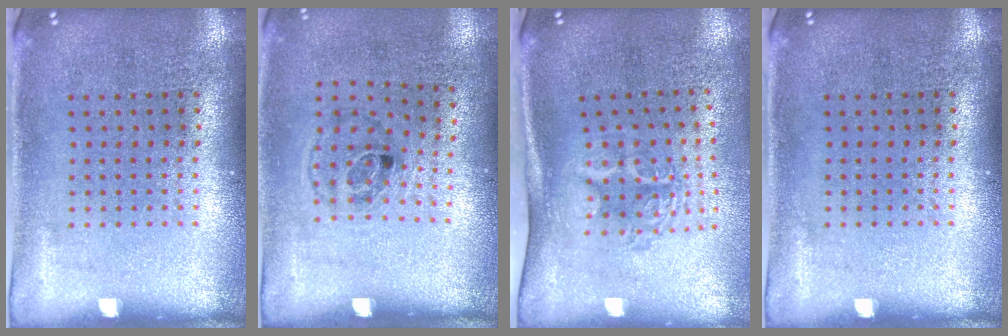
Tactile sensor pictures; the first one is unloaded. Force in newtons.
{"total": 1.1, "press": 0.7, "slide": 0.9}
{"total": 1.8, "press": 1.2, "slide": 1.3}
{"total": 0.0}